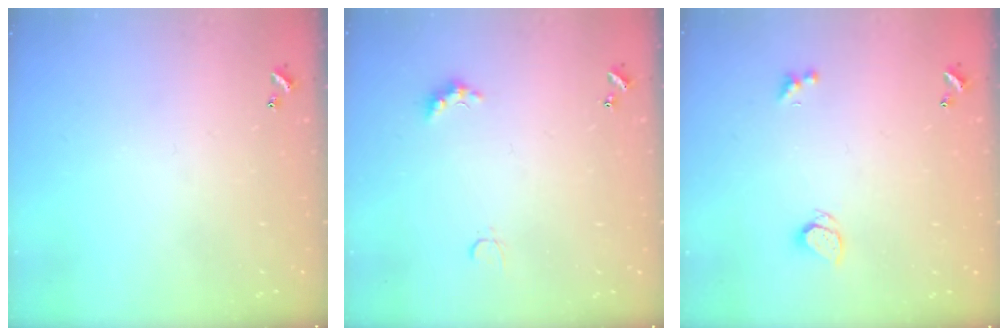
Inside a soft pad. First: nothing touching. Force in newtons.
{"total": 3.3, "press": 3.3, "slide": 0.6}
{"total": 2.0, "press": 2.0, "slide": 0.5}